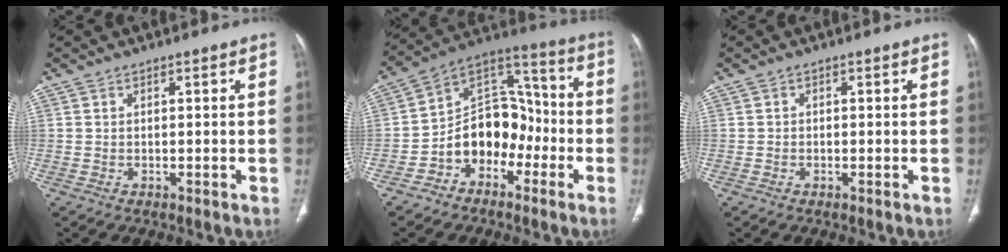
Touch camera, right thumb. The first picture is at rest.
{"total": 13.5, "force": [-5.0, 10.0, 7.6], "torque": [-0.075, 0.076, -0.095]}
{"total": 0.0}